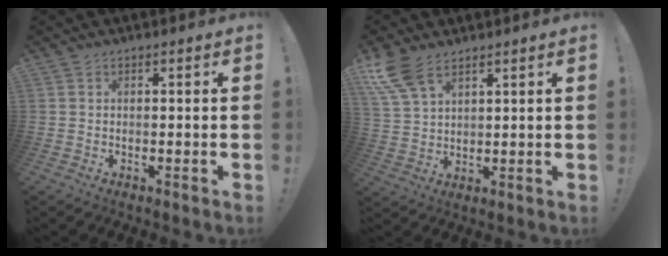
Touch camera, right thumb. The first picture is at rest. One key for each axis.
{"total": 9.5, "fx": 6.2, "fy": 4.6, "fz": 5.5, "tx": -0.111, "ty": -0.023, "tz": 0.120}